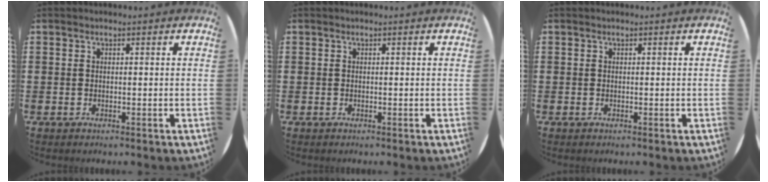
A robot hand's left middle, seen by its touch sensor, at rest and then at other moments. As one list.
[{"total": 0.0}, {"total": 0.0}]